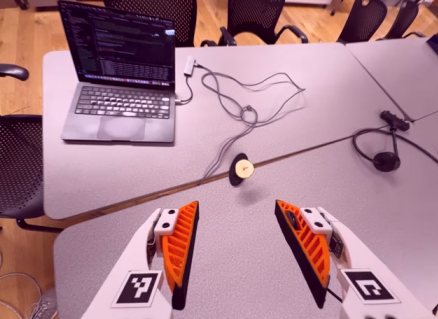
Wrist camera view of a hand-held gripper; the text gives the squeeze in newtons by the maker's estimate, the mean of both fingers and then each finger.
{"total": 0.0}